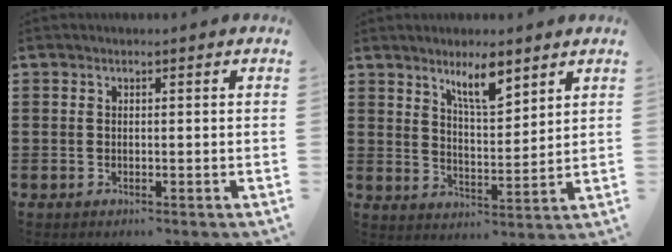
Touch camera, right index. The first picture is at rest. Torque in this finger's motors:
{"motor_torque": [0.22, 0.20, 0.19, 0.06]}